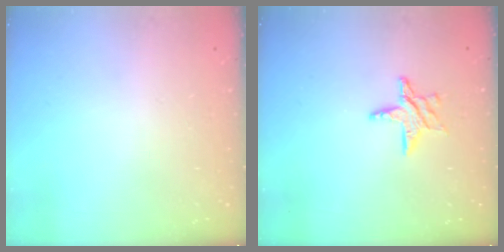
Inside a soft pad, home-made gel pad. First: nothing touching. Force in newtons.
{"total": 7.4, "press": 7.4, "slide": 0.4}